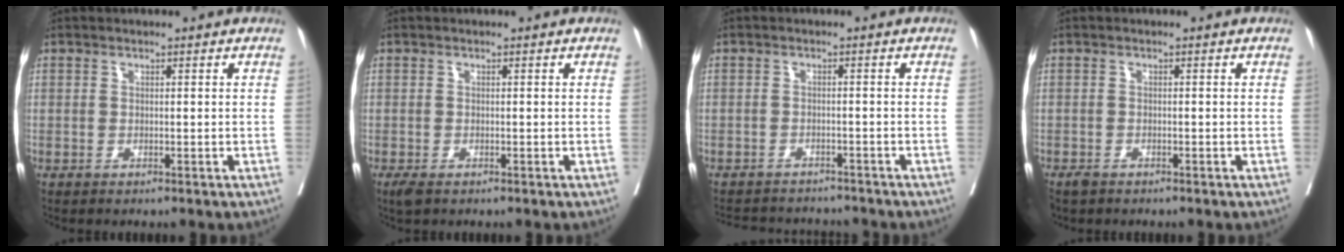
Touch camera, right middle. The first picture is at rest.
{"total": 2.0, "force": [-1.4, 0.8, 1.2], "torque": [-0.027, -0.007, -0.022]}
{"total": 8.9, "force": [-8.5, 1.9, 1.6], "torque": [-0.029, 0.008, -0.112]}
{"total": 1.0, "force": [-0.8, 0.5, 0.3], "torque": [-0.009, 0.000, -0.014]}